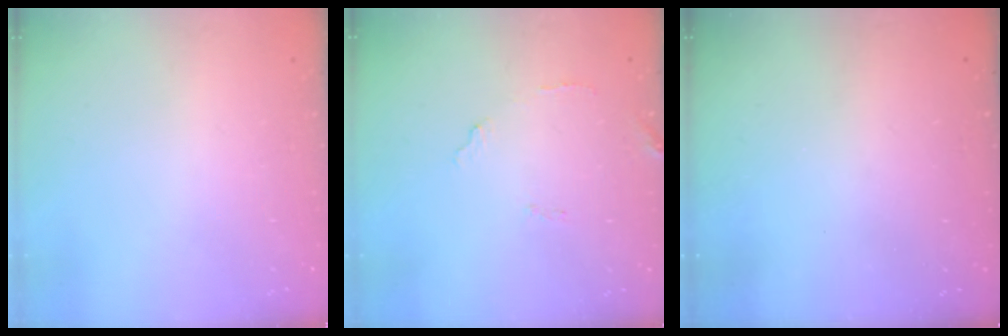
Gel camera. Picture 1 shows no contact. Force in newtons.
{"total": 7.8, "press": 7.8, "slide": 0.4}
{"total": 3.3, "press": 3.3, "slide": 0.1}